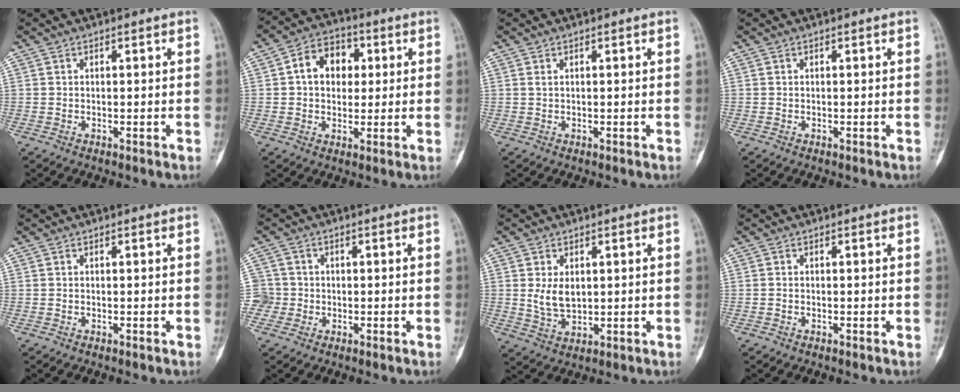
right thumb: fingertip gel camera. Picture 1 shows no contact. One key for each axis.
{"total": 9.8, "fx": 1.8, "fy": 7.3, "fz": 6.2, "tx": -0.066, "ty": 0.015, "tz": 0.023}
{"total": 0.5, "fx": 0.3, "fy": 0.2, "fz": 0.4, "tx": -0.011, "ty": 0.005, "tz": 0.008}
{"total": 0.0}
{"total": 0.0}
{"total": 3.7, "fx": -0.7, "fy": 3.7, "fz": -0.1, "tx": 0.023, "ty": 0.013, "tz": -0.018}
{"total": 5.3, "fx": 0.9, "fy": 3.5, "fz": 3.8, "tx": -0.061, "ty": -0.012, "tz": 0.026}
{"total": 0.0}